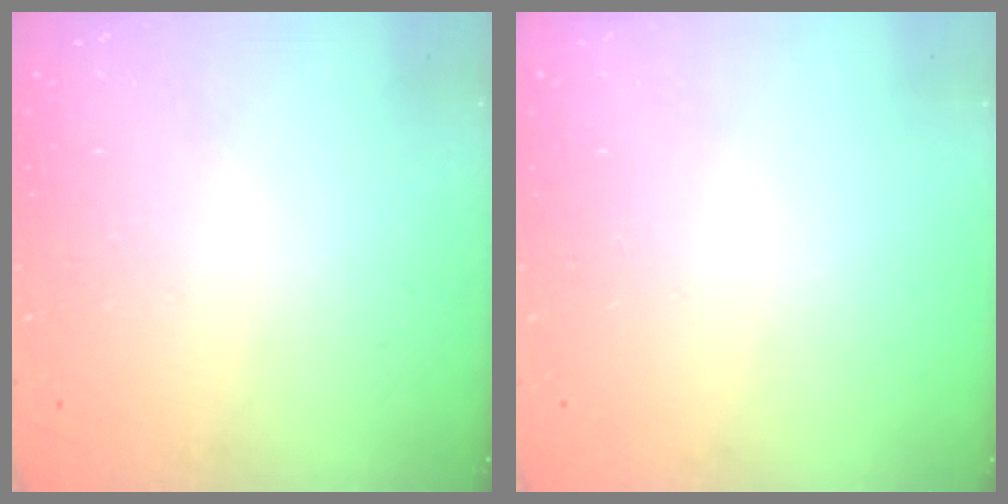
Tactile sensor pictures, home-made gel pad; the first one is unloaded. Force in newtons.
{"total": 0.0}